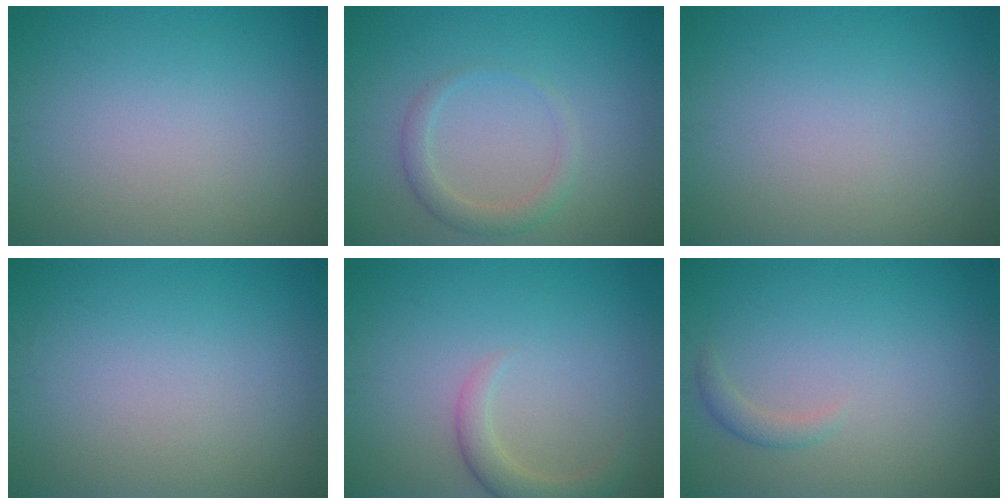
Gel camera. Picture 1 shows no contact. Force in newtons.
{"total": 2.0, "press": 2.0, "slide": 0.2}
{"total": 0.0}
{"total": 0.0}
{"total": 2.6, "press": 2.5, "slide": 0.4}
{"total": 1.1, "press": 1.1, "slide": 0.1}